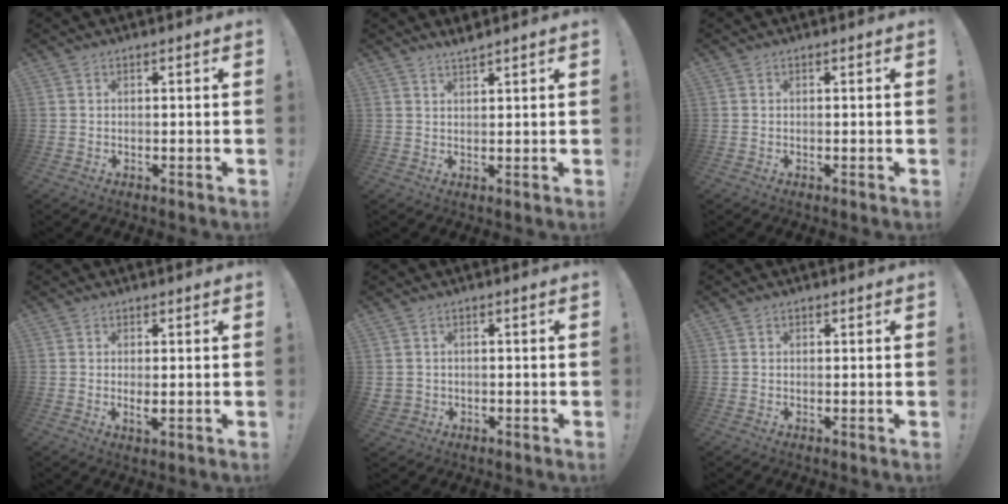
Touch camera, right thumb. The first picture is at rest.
{"total": 2.5, "force": [2.3, -0.3, 0.8], "torque": [-0.012, -0.013, 0.040]}
{"total": 0.0}
{"total": 2.6, "force": [0.5, 0.8, 2.4], "torque": [-0.031, -0.006, 0.008]}
{"total": 2.1, "force": [0.3, 2.0, 0.7], "torque": [-0.015, 0.001, 0.008]}
{"total": 0.6, "force": [0.3, 0.5, 0.0], "torque": [0.004, -0.001, 0.006]}